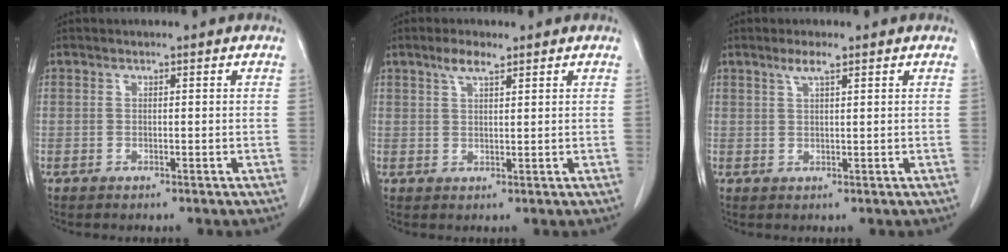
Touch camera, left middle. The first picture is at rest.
{"total": 3.0, "force": [2.2, 0.7, 2.0], "torque": [-0.046, 0.005, 0.042]}
{"total": 2.2, "force": [1.5, 0.1, 1.7], "torque": [-0.039, 0.002, 0.031]}